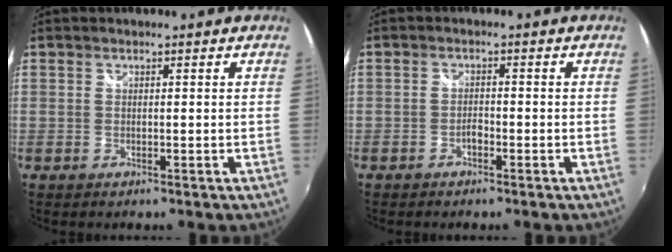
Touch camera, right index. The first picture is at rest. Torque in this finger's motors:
{"motor_torque": [0.16, 0.10, 0.20, 0.01]}